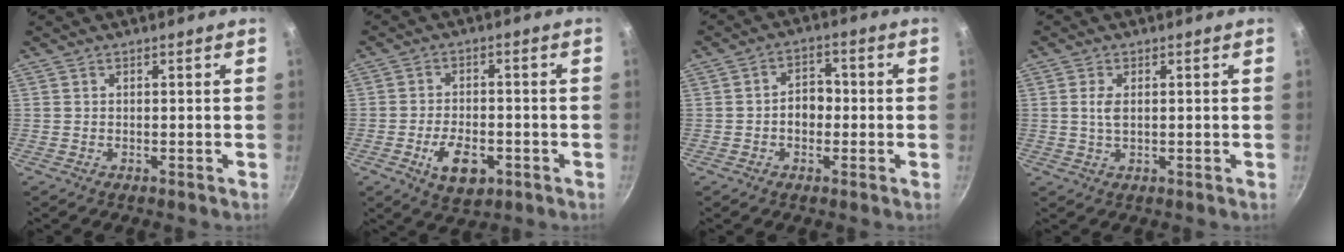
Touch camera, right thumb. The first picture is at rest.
{"total": 8.3, "force": [-3.1, 4.7, 6.1], "torque": [-0.089, 0.010, -0.046]}
{"total": 5.0, "force": [-0.7, 3.8, 3.2], "torque": [-0.018, 0.018, -0.017]}
{"total": 2.8, "force": [0.4, 1.5, 2.4], "torque": [-0.049, 0.001, 0.008]}